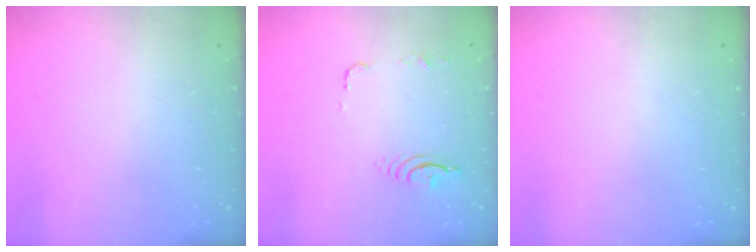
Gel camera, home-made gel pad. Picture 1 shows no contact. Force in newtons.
{"total": 6.7, "press": 6.7, "slide": 0.5}
{"total": 0.0}